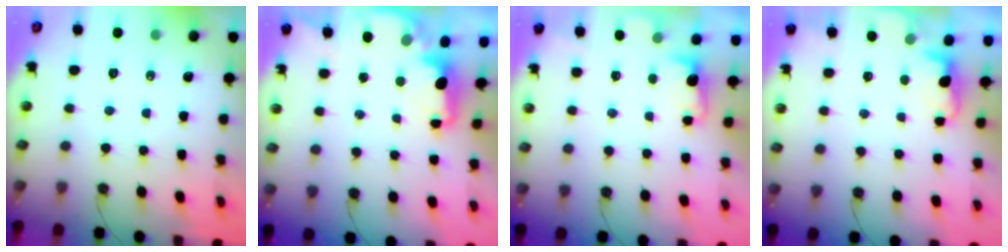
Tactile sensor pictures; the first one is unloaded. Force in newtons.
{"total": 2.1, "press": 1.9, "slide": 0.8}
{"total": 1.3, "press": 1.0, "slide": 0.8}
{"total": 1.6, "press": 1.3, "slide": 0.8}